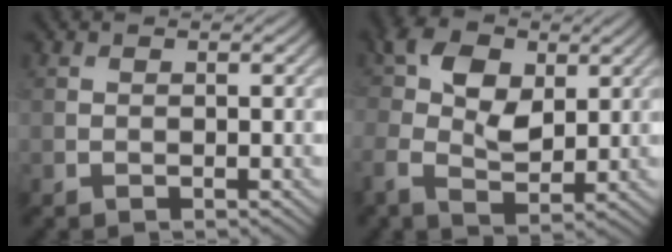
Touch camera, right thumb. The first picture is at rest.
{"total": 7.4, "force": [1.6, 4.7, 5.5], "torque": [-0.114, 0.002, 0.024]}